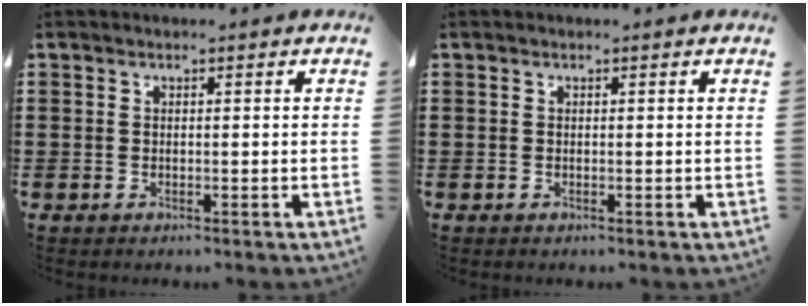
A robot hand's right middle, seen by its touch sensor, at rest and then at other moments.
{"total": 0.0}